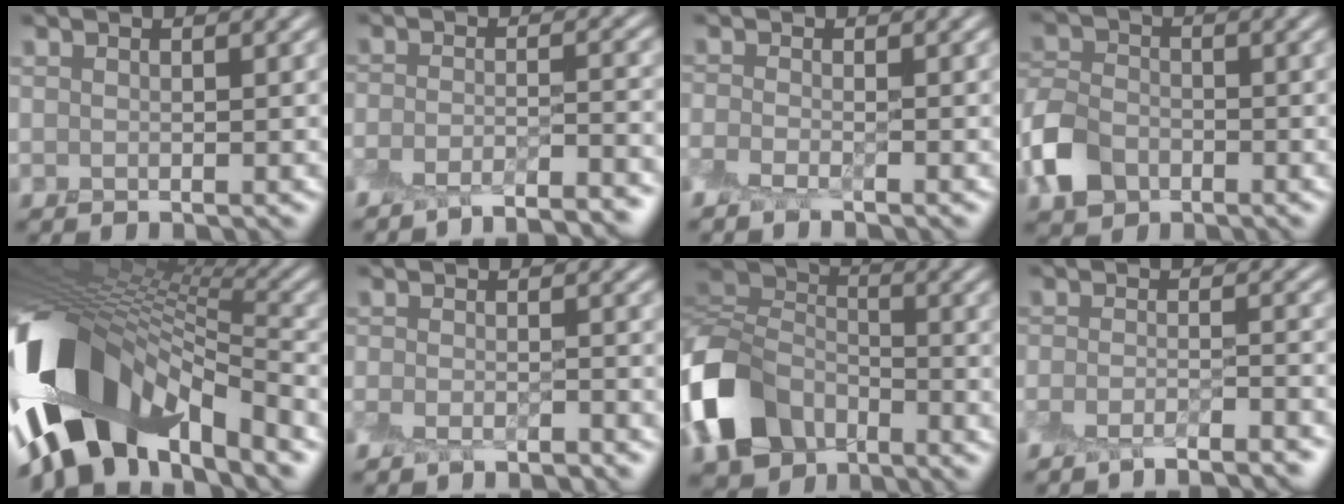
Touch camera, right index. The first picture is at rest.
{"total": 6.6, "force": [-6.1, 1.0, 2.3], "torque": [-0.035, -0.004, -0.093]}
{"total": 1.5, "force": [-1.4, 0.2, 0.5], "torque": [-0.014, -0.002, -0.036]}
{"total": 4.4, "force": [-2.4, 3.2, 2.0], "torque": [-0.048, 0.002, -0.059]}
{"total": 14.8, "force": [-5.9, 7.4, 11.4], "torque": [-0.211, 0.004, -0.111]}
{"total": 3.0, "force": [-3.0, 0.4, 0.6], "torque": [-0.011, -0.004, -0.055]}
{"total": 9.2, "force": [-4.6, 6.5, 4.6], "torque": [-0.109, -0.005, -0.110]}
{"total": 5.3, "force": [-5.0, 0.6, 1.8], "torque": [-0.032, -0.005, -0.080]}